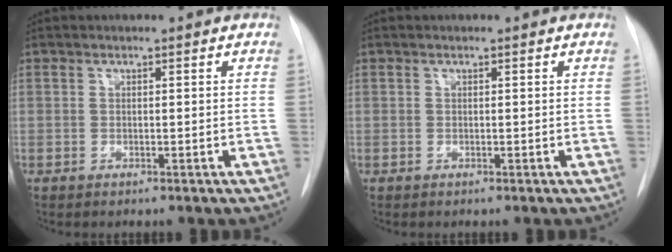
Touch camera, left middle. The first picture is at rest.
{"total": 0.0}